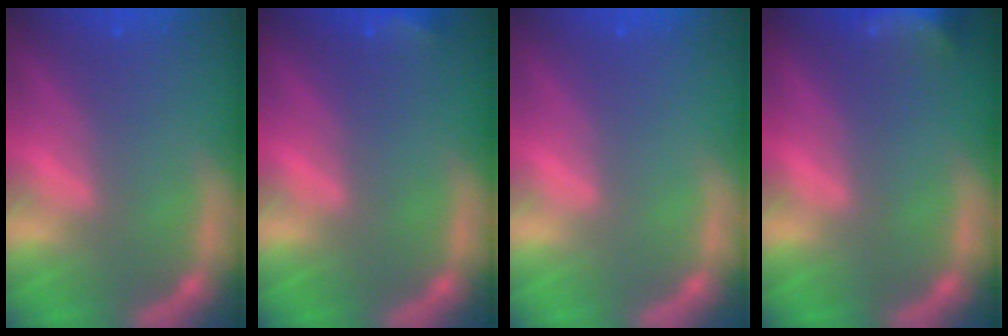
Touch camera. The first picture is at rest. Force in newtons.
{"total": 1.4}
{"total": 0.0}
{"total": 5.5}